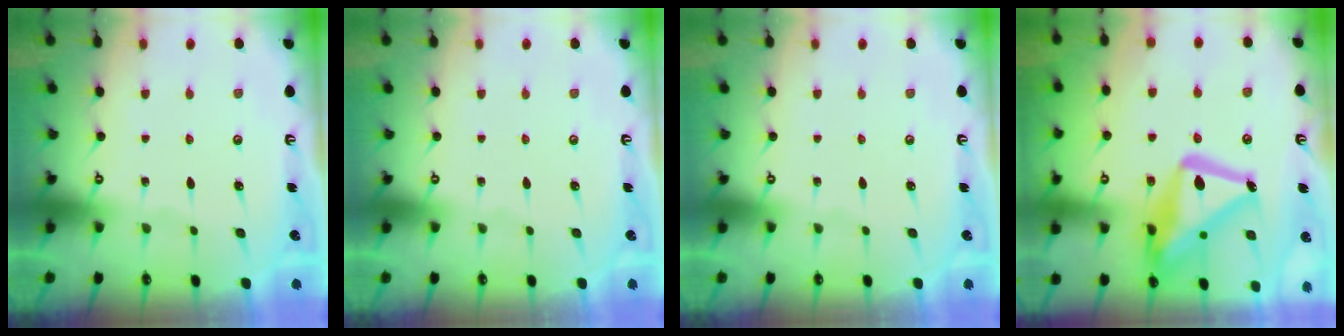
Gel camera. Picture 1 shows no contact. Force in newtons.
{"total": 0.0}
{"total": 0.0}
{"total": 20.4, "press": 20.3, "slide": 1.9}